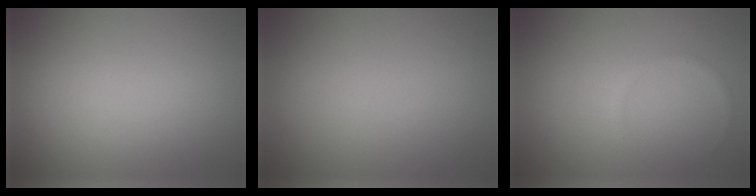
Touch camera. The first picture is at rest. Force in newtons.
{"total": 0.0}
{"total": 0.6, "press": 0.6, "slide": 0.0}